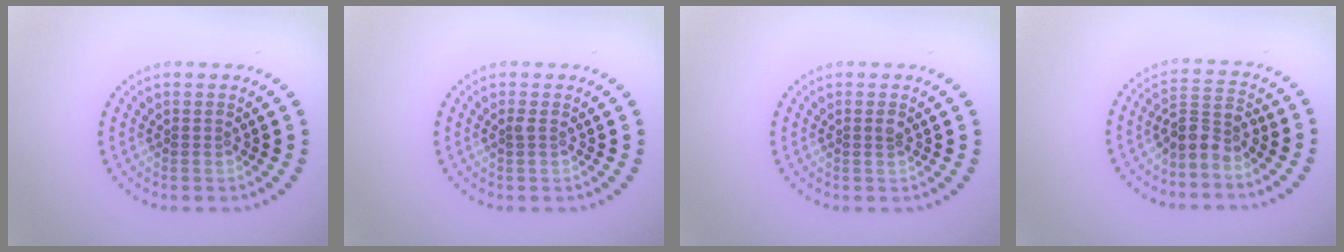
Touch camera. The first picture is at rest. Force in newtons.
{"total": 0.5, "press": 0.4, "slide": 0.4}
{"total": 0.6, "press": 0.4, "slide": 0.4}
{"total": 2.6, "press": 2.0, "slide": 1.6}